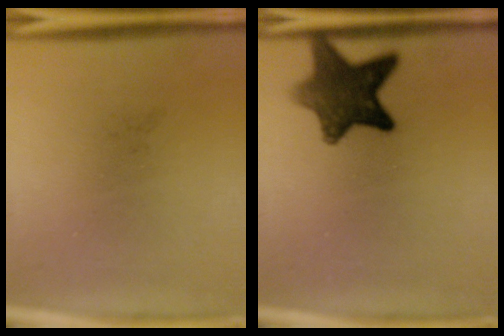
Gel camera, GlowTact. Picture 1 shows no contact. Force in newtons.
{"total": 10.4}